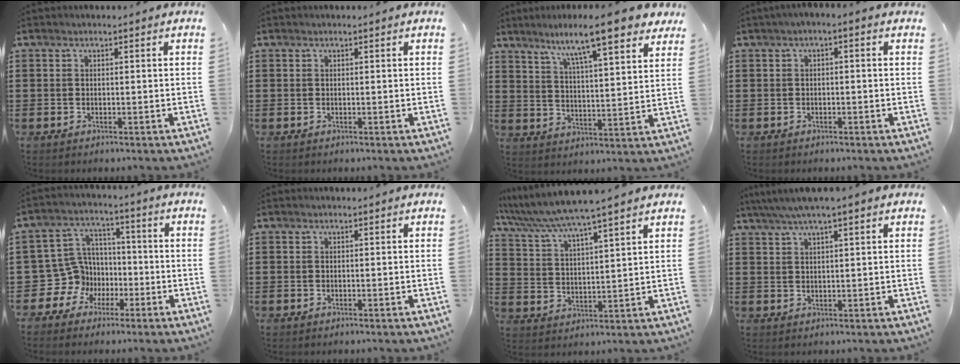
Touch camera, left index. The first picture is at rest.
{"total": 0.0}
{"total": 10.0, "force": [7.9, 0.7, 6.0], "torque": [-0.117, -0.036, 0.128]}
{"total": 1.3, "force": [-0.9, 0.3, 0.9], "torque": [-0.016, 0.000, -0.018]}
{"total": 9.2, "force": [-2.6, 8.5, 2.2], "torque": [-0.104, 0.006, -0.050]}
{"total": 0.0}
{"total": 6.0, "force": [5.3, -0.7, 2.6], "torque": [-0.073, -0.034, 0.088]}
{"total": 3.5, "force": [2.4, -0.1, 2.5], "torque": [-0.053, 0.001, 0.042]}